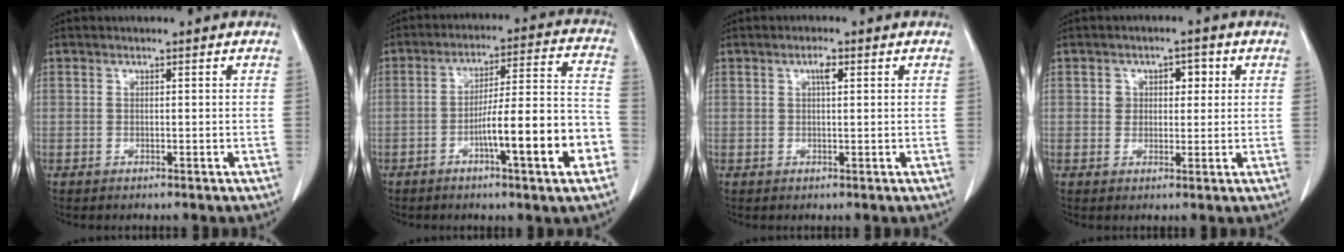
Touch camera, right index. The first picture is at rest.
{"total": 14.4, "force": [-5.1, 1.0, 13.4], "torque": [-0.201, 0.013, -0.076]}
{"total": 1.8, "force": [0.7, 0.5, 1.6], "torque": [-0.029, 0.002, 0.011]}
{"total": 4.1, "force": [1.2, 2.9, 2.6], "torque": [-0.032, 0.014, 0.020]}